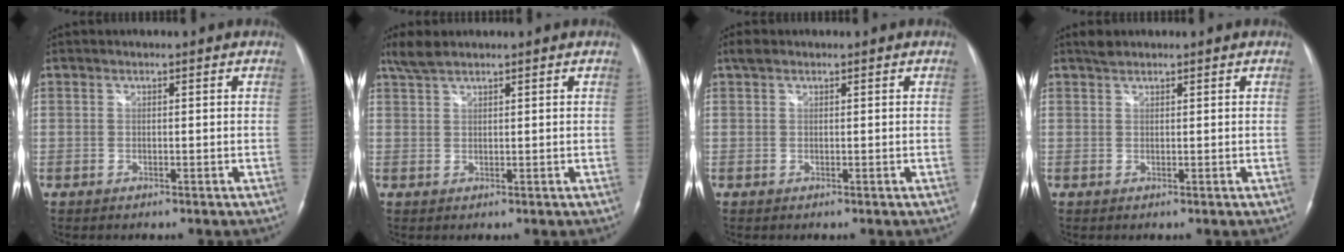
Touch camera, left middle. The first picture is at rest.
{"total": 3.0, "force": [2.6, 0.5, 1.4], "torque": [-0.036, 0.013, 0.056]}
{"total": 1.4, "force": [1.0, 0.7, 0.7], "torque": [-0.017, 0.018, 0.019]}
{"total": 1.4, "force": [1.3, 0.5, 0.5], "torque": [-0.013, 0.012, 0.025]}